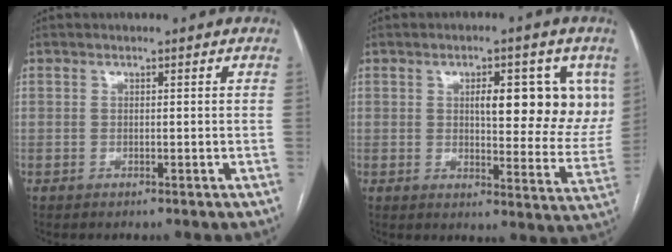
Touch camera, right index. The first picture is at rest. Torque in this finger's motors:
{"motor_torque": [0.99, 0.73, 0.42, 0.05]}